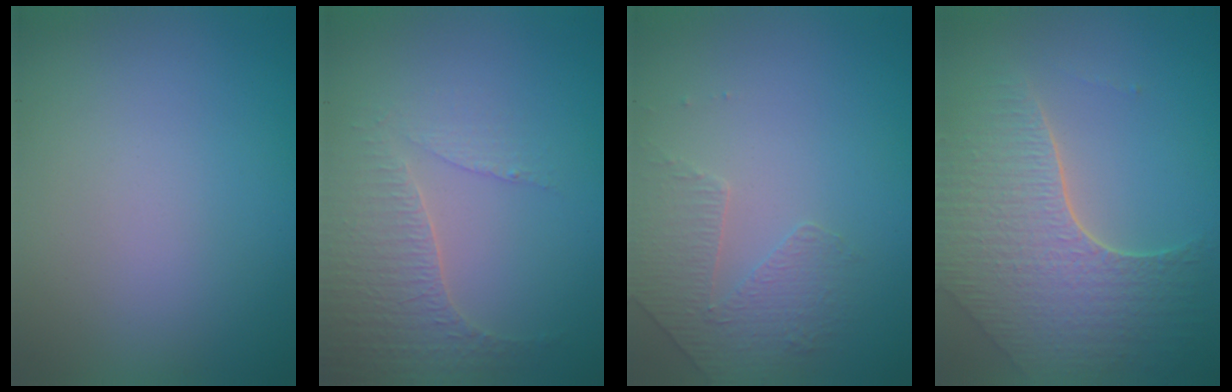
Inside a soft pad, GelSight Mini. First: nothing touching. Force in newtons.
{"total": 3.4, "press": 3.2, "slide": 1.4}
{"total": 1.8, "press": 1.4, "slide": 1.0}
{"total": 7.2, "press": 5.2, "slide": 5.0}